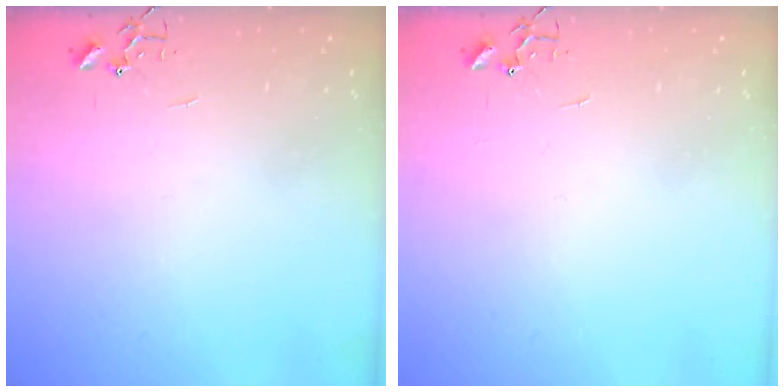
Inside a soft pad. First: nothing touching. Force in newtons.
{"total": 0.0}